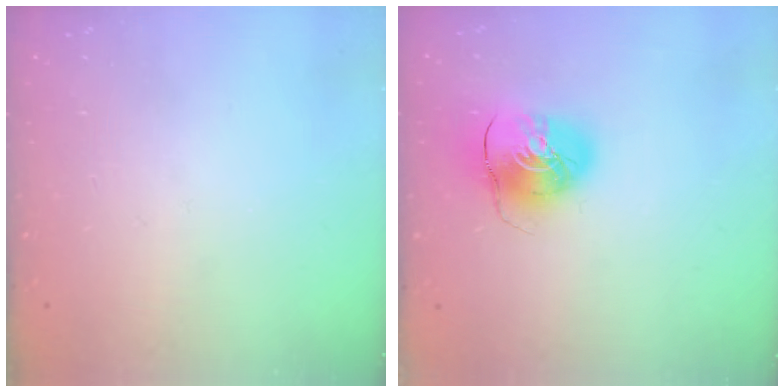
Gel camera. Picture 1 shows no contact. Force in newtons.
{"total": 9.7, "press": 9.6, "slide": 1.4}